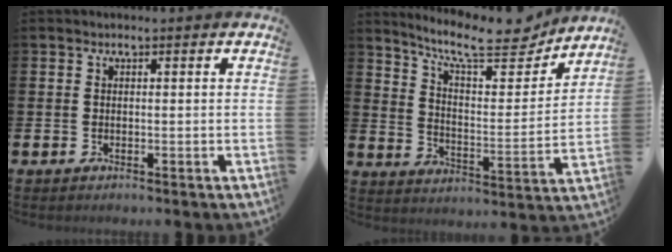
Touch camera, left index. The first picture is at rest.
{"total": 11.0, "force": [9.8, 2.3, 4.5], "torque": [-0.098, -0.069, 0.167]}